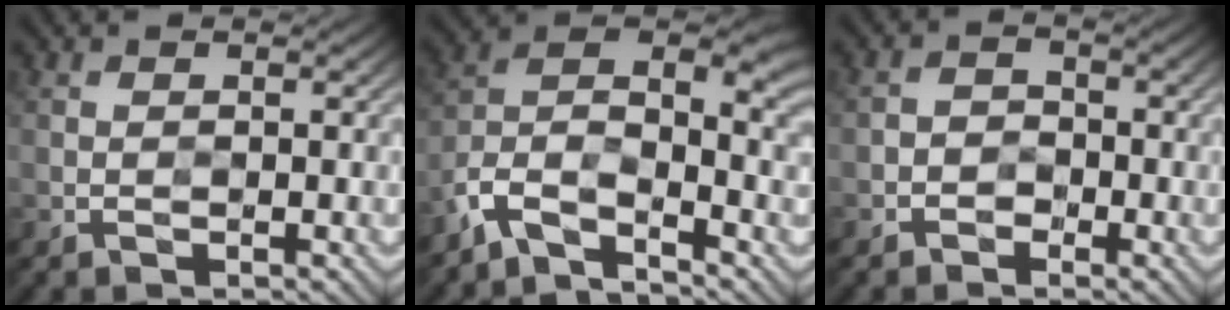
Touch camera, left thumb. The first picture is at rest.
{"total": 7.6, "force": [-4.8, 3.0, 5.1], "torque": [-0.096, -0.003, -0.116]}
{"total": 1.8, "force": [-1.3, 1.3, 0.2], "torque": [0.002, 0.005, -0.031]}